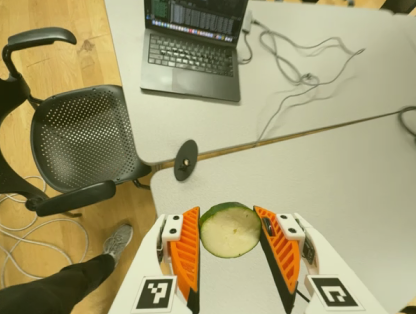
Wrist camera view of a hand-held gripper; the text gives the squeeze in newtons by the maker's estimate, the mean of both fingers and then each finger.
{"total": 8.2, "left": 7.8, "right": 8.7}